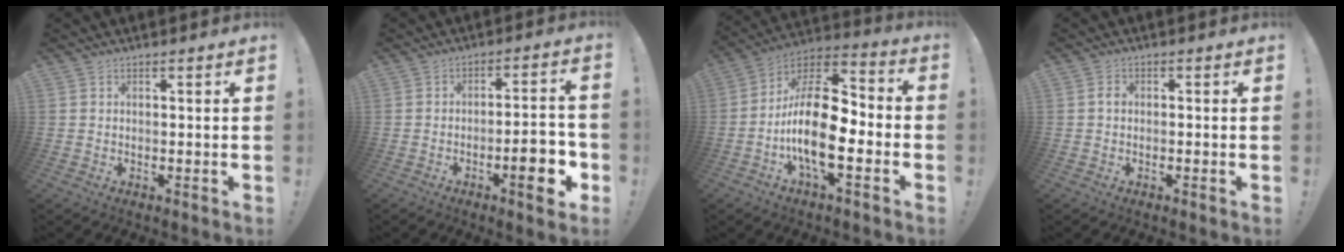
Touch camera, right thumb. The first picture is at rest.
{"total": 10.7, "force": [-4.1, 2.9, 9.4], "torque": [-0.117, 0.009, -0.066]}
{"total": 19.1, "force": [-4.8, 8.5, 16.4], "torque": [-0.317, 0.023, -0.080]}
{"total": 1.4, "force": [-0.5, 1.0, 1.0], "torque": [-0.020, 0.007, -0.009]}